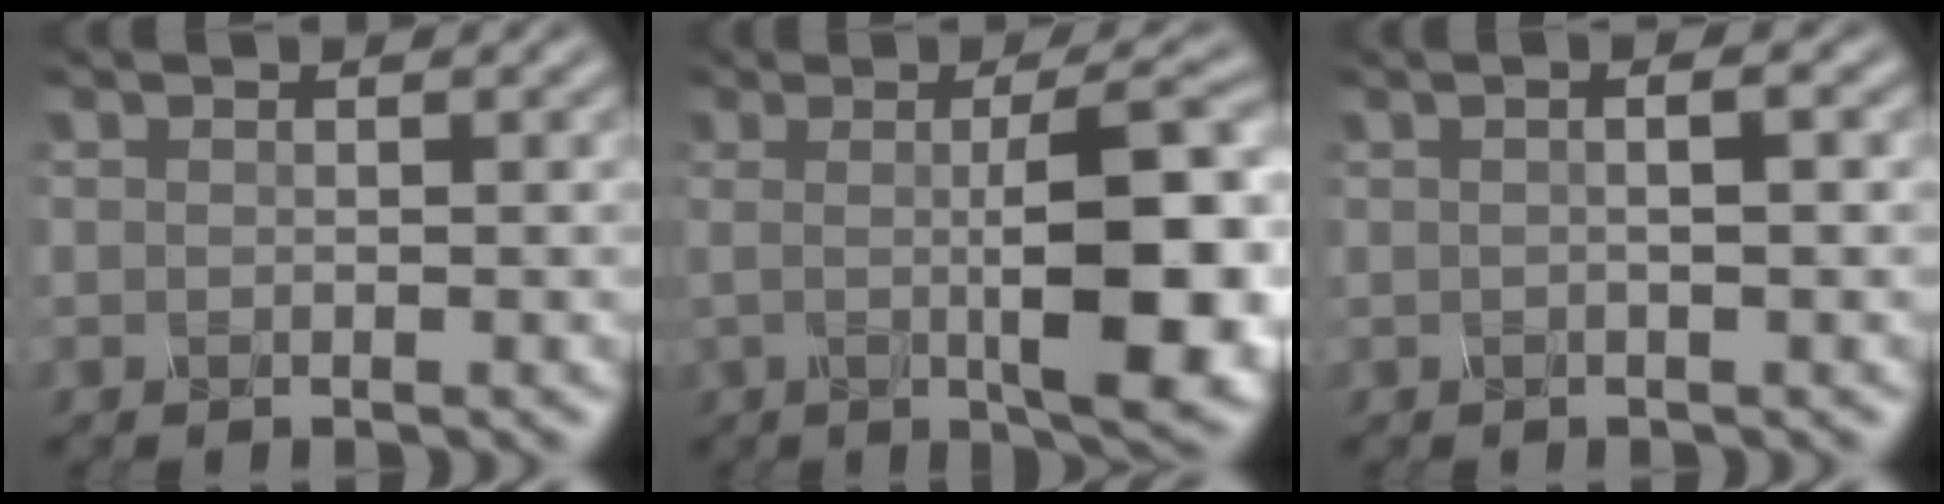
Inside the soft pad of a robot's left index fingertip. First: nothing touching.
{"total": 10.1, "force": [-0.2, 2.5, 9.8], "torque": [-0.125, -0.002, -0.002]}
{"total": 3.1, "force": [0.7, 1.3, 2.7], "torque": [-0.015, 0.012, -0.016]}